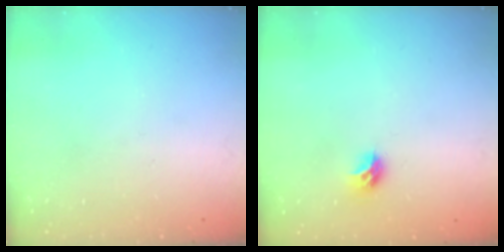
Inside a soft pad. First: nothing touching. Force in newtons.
{"total": 7.5, "press": 7.4, "slide": 0.7}